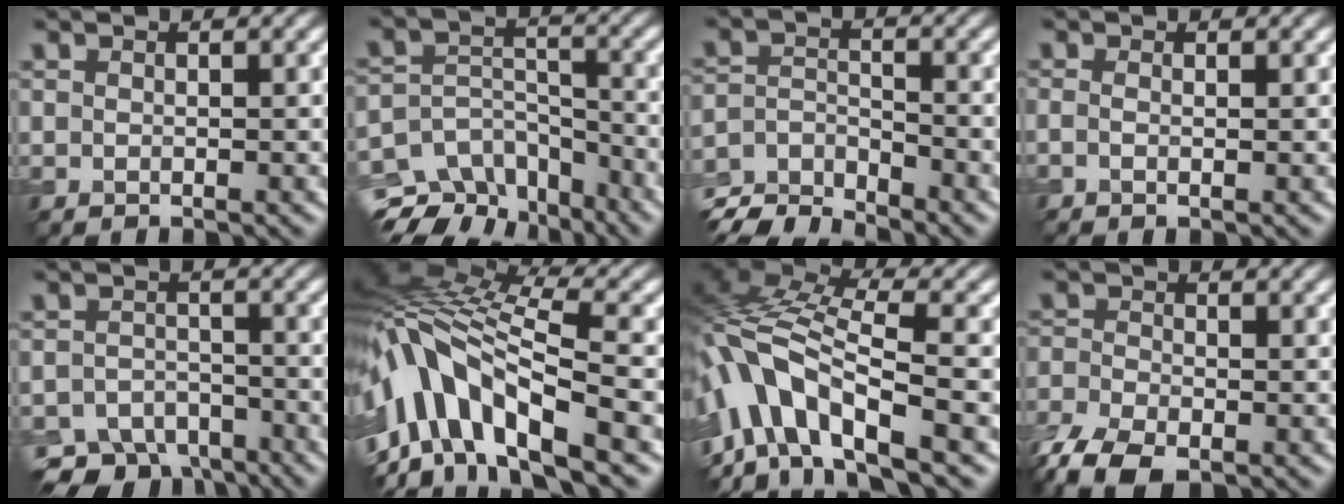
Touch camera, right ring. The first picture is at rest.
{"total": 10.6, "force": [-8.3, 5.8, 3.1], "torque": [-0.049, 0.011, -0.121]}
{"total": 5.9, "force": [-5.5, 1.5, 1.6], "torque": [-0.032, -0.011, -0.114]}
{"total": 1.7, "force": [0.2, 0.9, 1.5], "torque": [-0.021, -0.005, -0.014]}
{"total": 6.4, "force": [-5.1, 3.2, 2.1], "torque": [-0.030, -0.011, -0.089]}
{"total": 13.6, "force": [-4.0, 5.8, 11.6], "torque": [-0.223, 0.017, -0.075]}
{"total": 11.3, "force": [-4.7, 4.6, 9.1], "torque": [-0.169, 0.013, -0.097]}
{"total": 6.4, "force": [-4.1, 3.0, 3.8], "torque": [-0.088, -0.027, -0.081]}